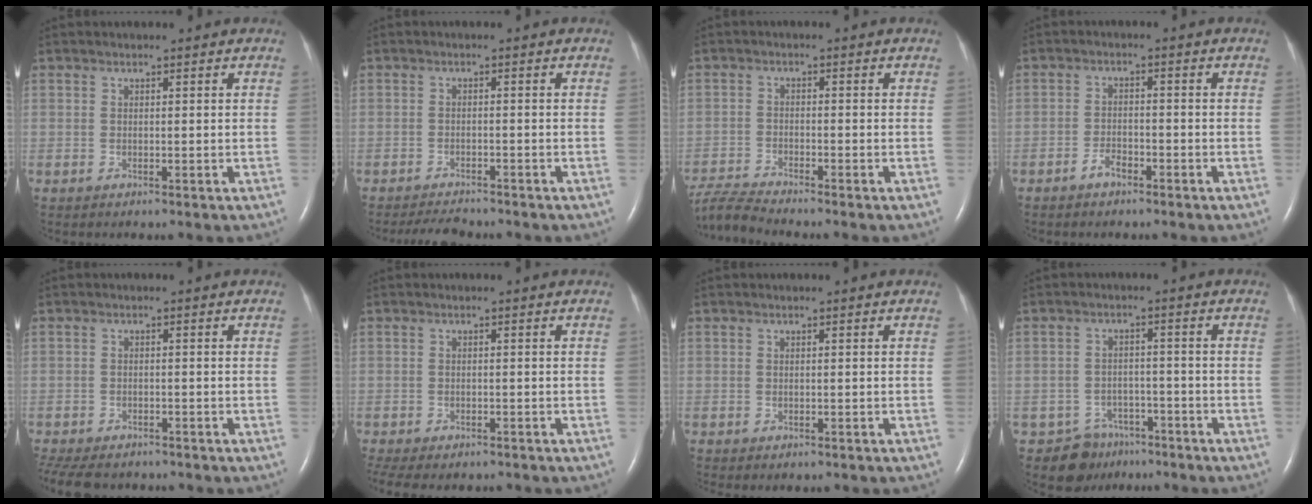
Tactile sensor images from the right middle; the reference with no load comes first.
{"total": 4.8, "force": [-4.5, 0.7, 1.4], "torque": [-0.025, -0.014, -0.072]}
{"total": 5.8, "force": [-5.6, -1.4, 0.9], "torque": [-0.024, -0.011, -0.109]}
{"total": 2.6, "force": [-1.9, 1.1, 1.4], "torque": [-0.027, 0.003, -0.035]}
{"total": 11.7, "force": [-9.5, 4.9, 4.9], "torque": [-0.119, -0.015, -0.129]}
{"total": 9.8, "force": [-7.9, 3.9, 4.3], "torque": [-0.090, -0.002, -0.101]}
{"total": 0.8, "force": [-0.6, 0.4, 0.4], "torque": [-0.006, -0.001, -0.006]}
{"total": 6.2, "force": [-4.5, 4.2, -0.4], "torque": [0.013, 0.017, -0.068]}